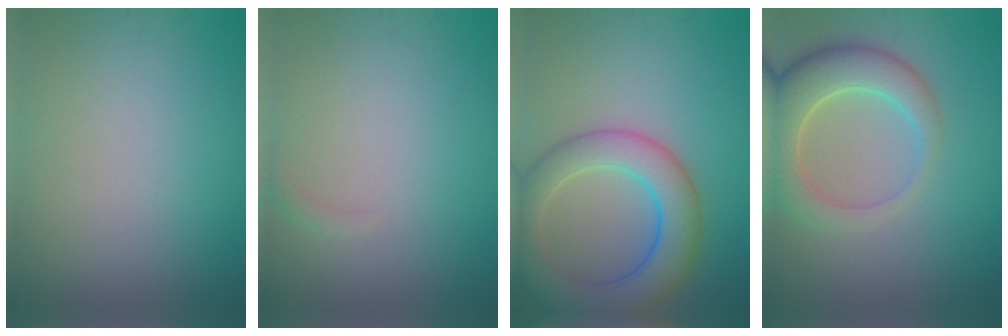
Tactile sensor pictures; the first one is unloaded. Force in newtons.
{"total": 0.7, "press": 0.7, "slide": 0.2}
{"total": 8.0, "press": 8.0, "slide": 0.4}
{"total": 6.8, "press": 6.8, "slide": 0.8}